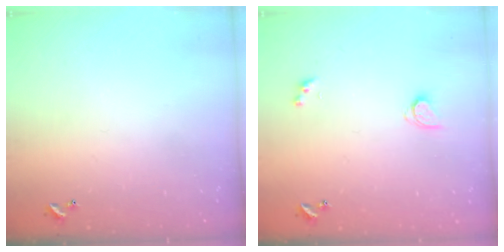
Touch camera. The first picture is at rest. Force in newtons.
{"total": 2.6, "press": 2.6, "slide": 0.3}